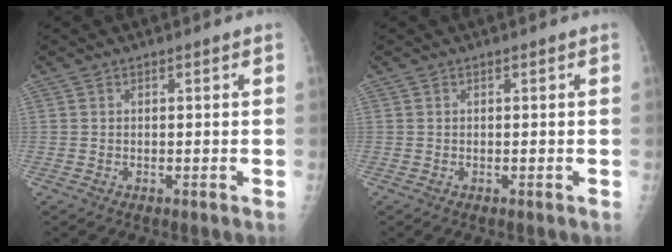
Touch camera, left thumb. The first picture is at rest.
{"total": 0.0}